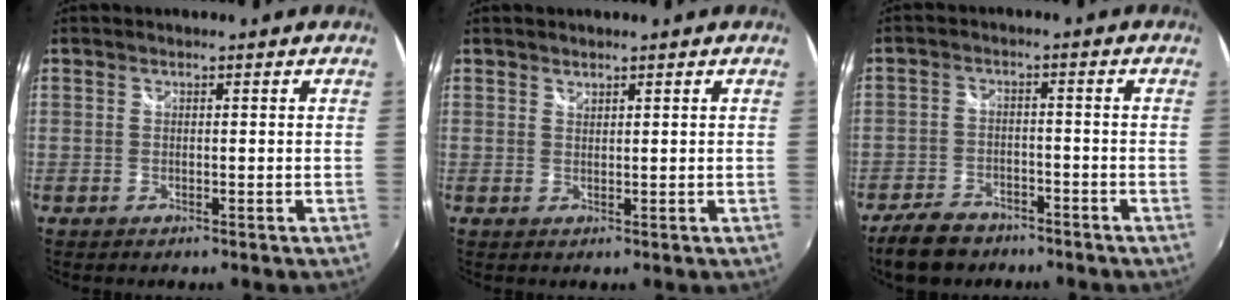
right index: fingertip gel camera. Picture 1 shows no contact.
{"total": 0.8, "force": [0.8, 0.2, 0.1], "torque": [-0.001, 0.001, 0.015]}
{"total": 9.0, "force": [-6.9, 4.7, 3.4], "torque": [-0.104, 0.000, -0.113]}